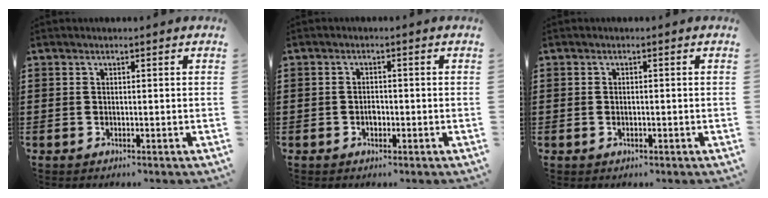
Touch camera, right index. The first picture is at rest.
{"total": 1.5, "force": [-0.5, 1.0, 1.1], "torque": [-0.021, 0.002, -0.009]}
{"total": 0.7, "force": [-0.2, 0.5, 0.5], "torque": [-0.012, 0.002, -0.005]}